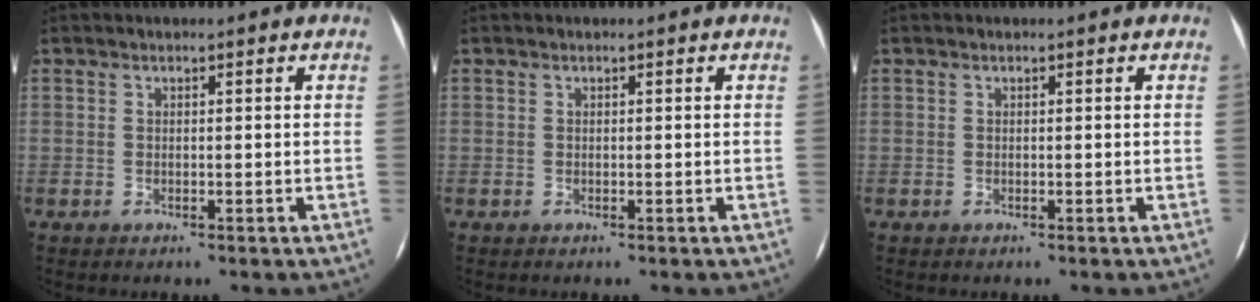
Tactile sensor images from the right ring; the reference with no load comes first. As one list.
[{"total": 0.0}, {"total": 0.0}]